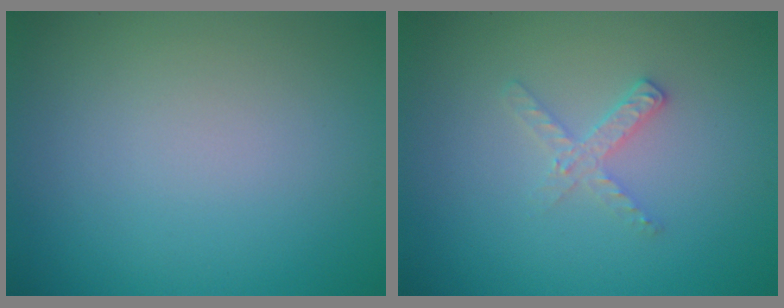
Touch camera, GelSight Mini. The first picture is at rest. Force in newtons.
{"total": 1.7, "press": 1.7, "slide": 0.2}